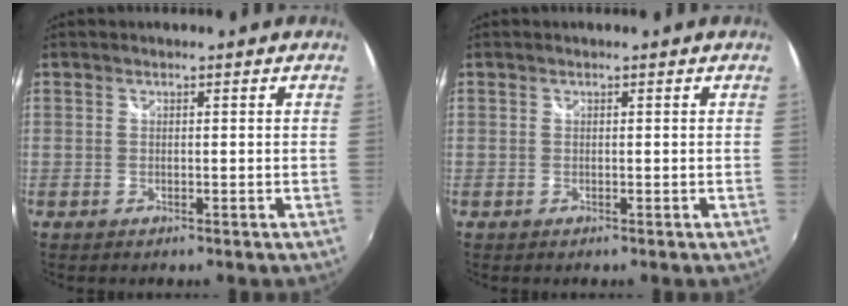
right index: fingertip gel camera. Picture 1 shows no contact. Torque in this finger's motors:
{"motor_torque": [0.00, 0.00, 0.00, 0.00]}